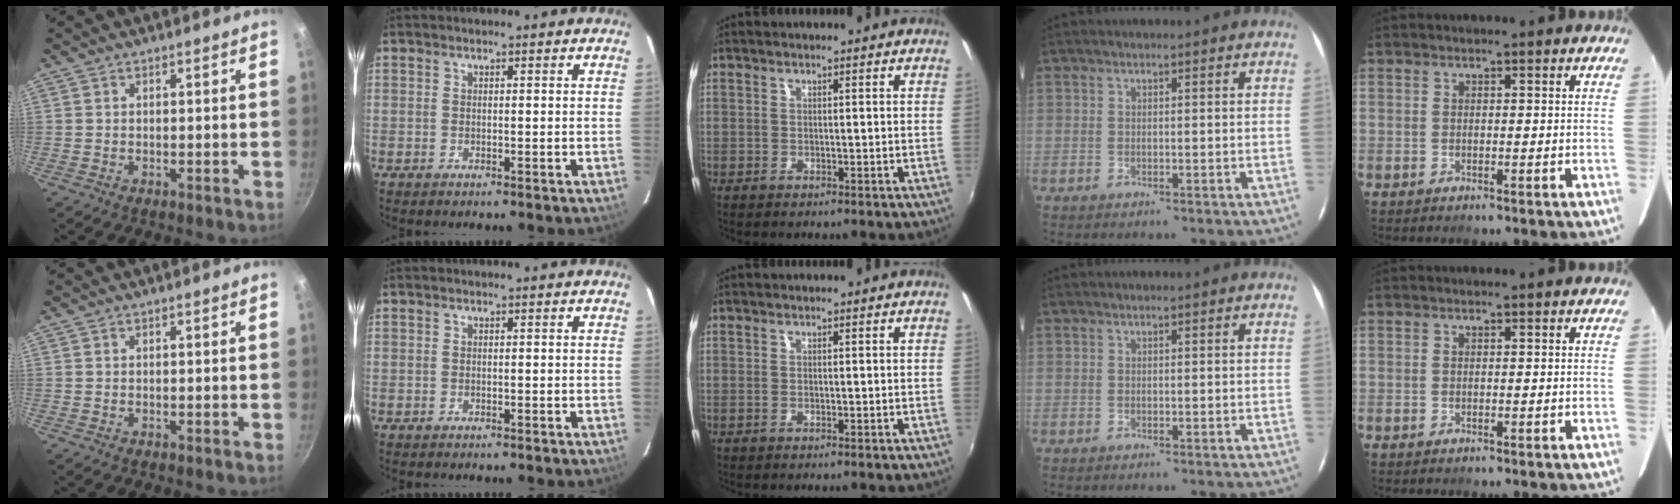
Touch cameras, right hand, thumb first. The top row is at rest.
{}